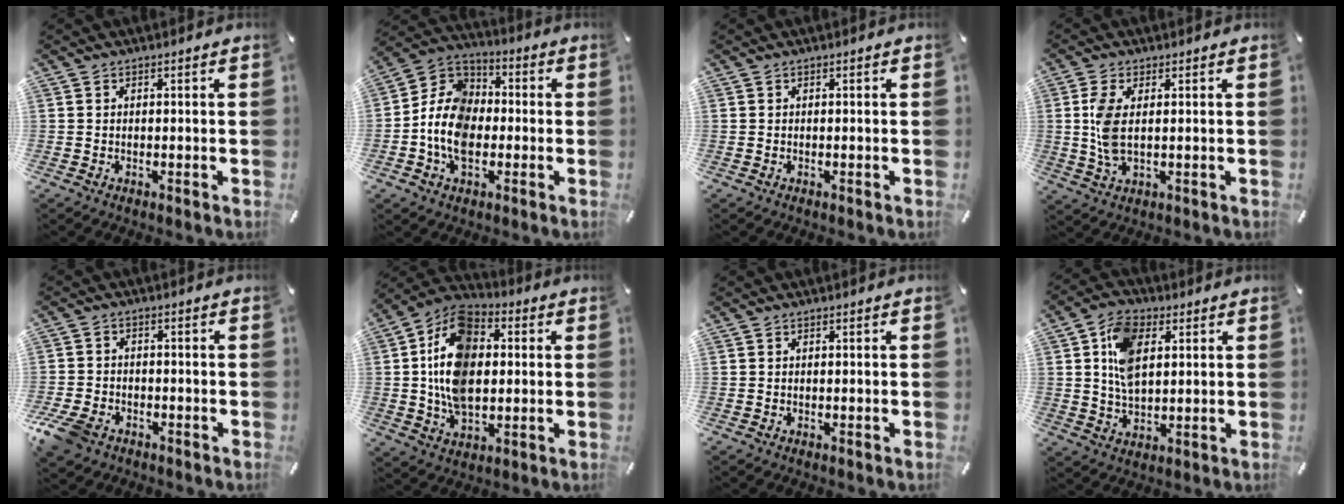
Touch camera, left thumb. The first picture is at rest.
{"total": 11.5, "force": [-3.5, 8.7, 6.7], "torque": [-0.172, 0.015, -0.073]}
{"total": 0.0}
{"total": 7.1, "force": [0.8, 3.1, 6.3], "torque": [-0.148, -0.001, 0.008]}
{"total": 6.2, "force": [-4.0, 4.0, 2.7], "torque": [-0.078, 0.012, -0.082]}
{"total": 16.9, "force": [0.9, 11.5, 12.3], "torque": [-0.254, 0.011, 0.015]}
{"total": 0.0}
{"total": 10.3, "force": [3.0, 6.5, 7.4], "torque": [-0.158, 0.001, 0.050]}